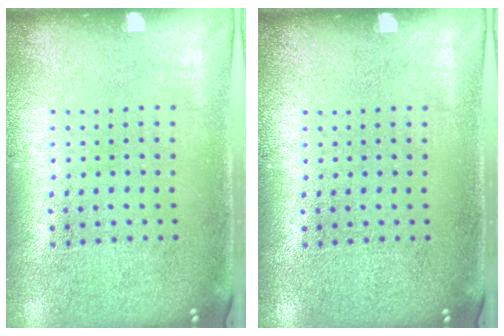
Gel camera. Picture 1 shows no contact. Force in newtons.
{"total": 0.0}